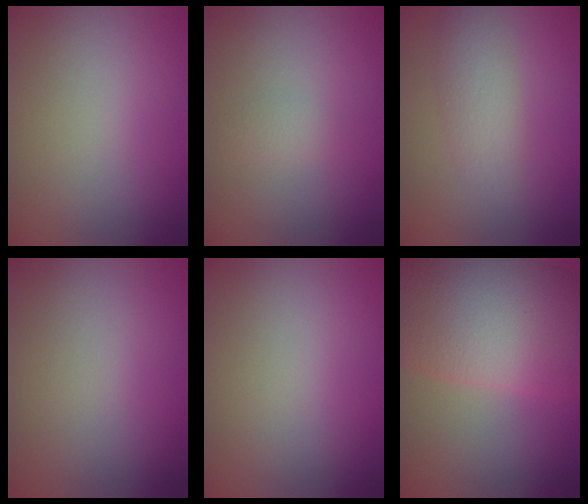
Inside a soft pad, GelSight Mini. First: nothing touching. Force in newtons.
{"total": 1.2, "press": 1.2, "slide": 0.0}
{"total": 2.7, "press": 2.7, "slide": 0.0}
{"total": 0.0}
{"total": 0.0}
{"total": 13.6, "press": 13.6, "slide": 0.3}